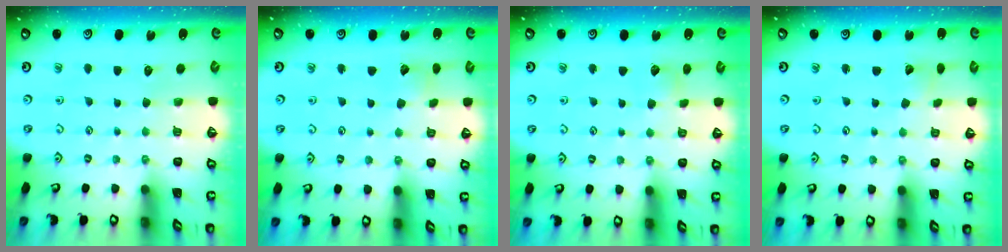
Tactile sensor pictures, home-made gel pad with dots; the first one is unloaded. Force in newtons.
{"total": 5.2, "press": 5.1, "slide": 0.8}
{"total": 3.1, "press": 3.0, "slide": 0.5}
{"total": 2.6, "press": 2.6, "slide": 0.3}